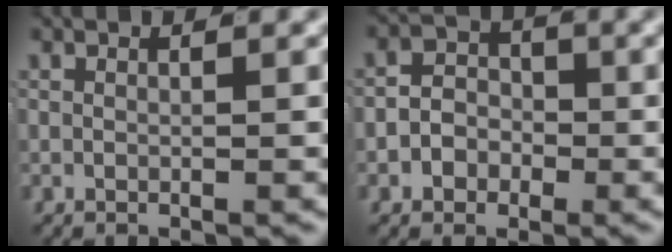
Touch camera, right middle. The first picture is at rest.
{"total": 3.8, "force": [-1.2, 3.4, 1.3], "torque": [-0.013, -0.004, -0.029]}